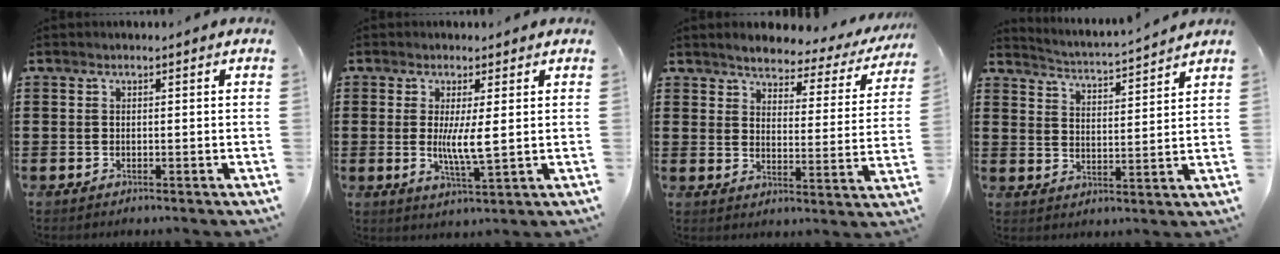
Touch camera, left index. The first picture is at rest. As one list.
[{"total": 5.2, "force": [0.5, 0.6, 5.1], "torque": [-0.088, -0.009, 0.006]}, {"total": 3.2, "force": [3.0, 0.7, 0.9], "torque": [-0.032, -0.025, 0.043]}, {"total": 3.2, "force": [3.1, -0.7, 0.3], "torque": [-0.024, -0.032, 0.046]}]